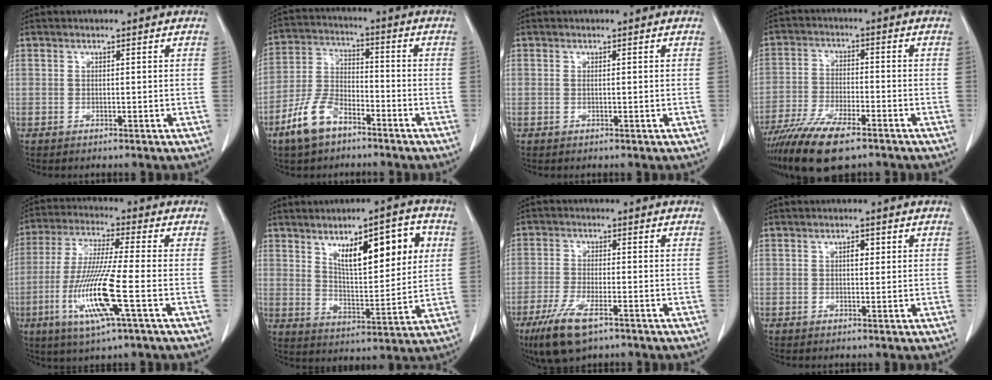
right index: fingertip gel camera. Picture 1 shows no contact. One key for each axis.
{"total": 9.2, "fx": -5.9, "fy": 4.6, "fz": 5.4, "tx": -0.124, "ty": 0.004, "tz": -0.117}
{"total": 0.6, "fx": 0.0, "fy": 0.2, "fz": 0.5, "tx": -0.011, "ty": -0.002, "tz": 0.002}
{"total": 11.9, "fx": -8.5, "fy": 3.1, "fz": 7.7, "tx": -0.139, "ty": -0.021, "tz": -0.151}
{"total": 13.3, "fx": -4.1, "fy": 0.1, "fz": 12.6, "tx": -0.261, "ty": -0.018, "tz": -0.082}
{"total": 13.9, "fx": 5.4, "fy": 4.1, "fz": 12.2, "tx": -0.178, "ty": 0.012, "tz": 0.090}
{"total": 8.3, "fx": -5.0, "fy": 2.5, "fz": 6.1, "tx": -0.121, "ty": -0.017, "tz": -0.088}
{"total": 1.6, "fx": 0.4, "fy": 0.8, "fz": 1.3, "tx": -0.018, "ty": 0.002, "tz": 0.005}